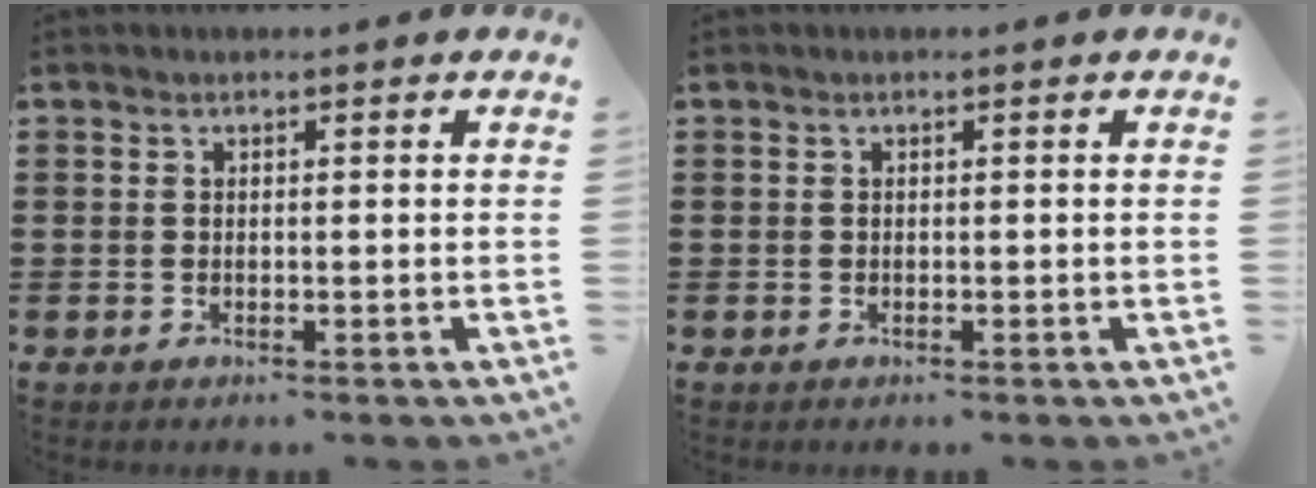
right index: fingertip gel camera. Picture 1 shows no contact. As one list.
[{"total": 0.0}]